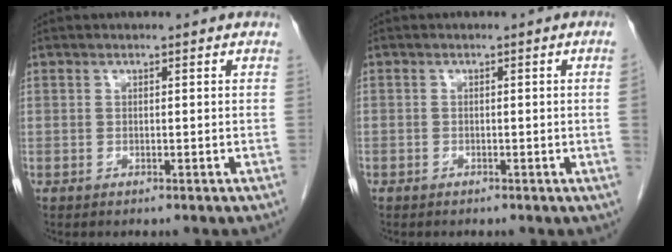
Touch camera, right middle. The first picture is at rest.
{"total": 1.1, "force": [-0.3, -0.5, 1.0], "torque": [-0.010, 0.001, -0.005]}